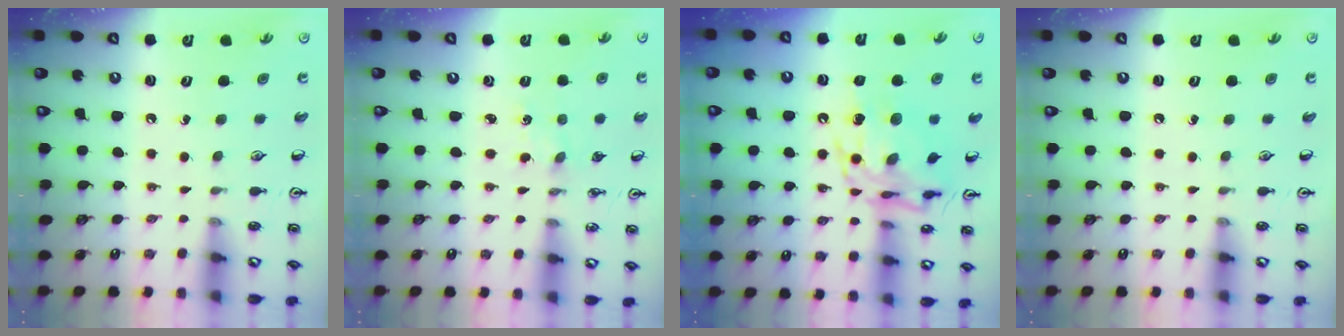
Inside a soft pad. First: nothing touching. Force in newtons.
{"total": 0.0}
{"total": 14.2, "press": 14.2, "slide": 1.1}
{"total": 0.0}